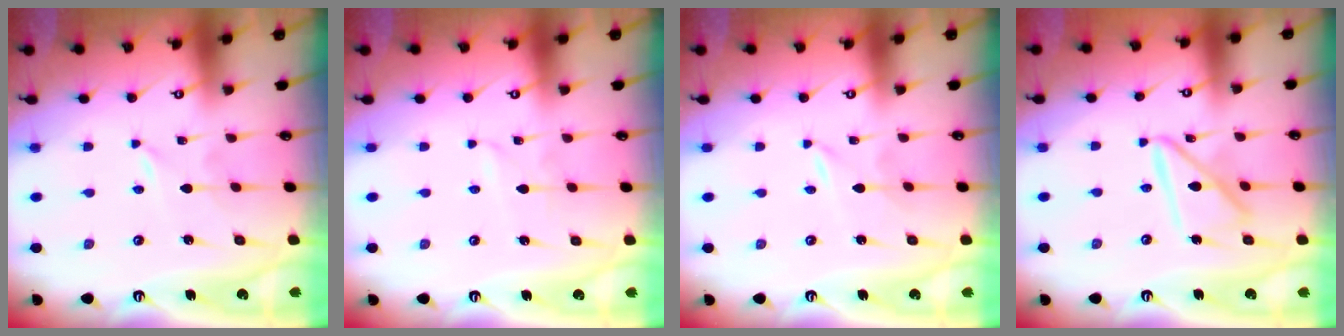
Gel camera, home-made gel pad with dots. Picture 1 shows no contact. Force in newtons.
{"total": 1.2, "press": 1.2, "slide": 0.1}
{"total": 0.0}
{"total": 12.1, "press": 12.0, "slide": 1.0}